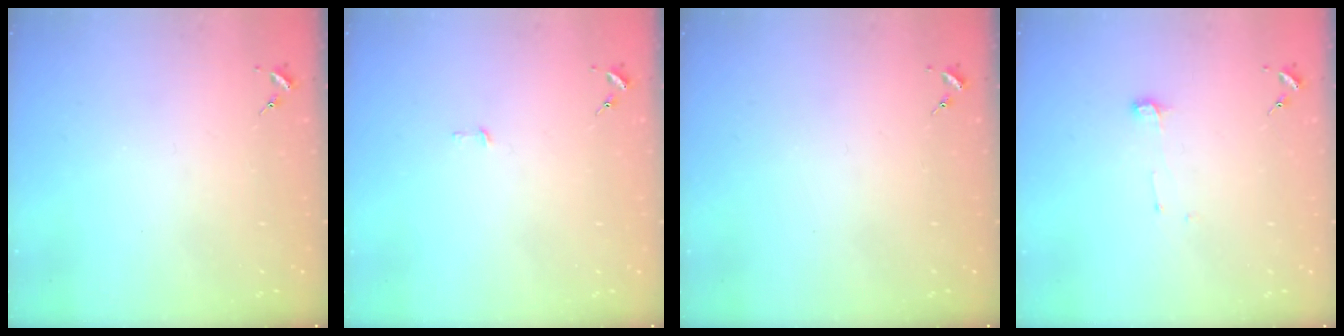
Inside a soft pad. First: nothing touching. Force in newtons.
{"total": 2.1, "press": 2.1, "slide": 0.2}
{"total": 0.0}
{"total": 4.0, "press": 4.0, "slide": 0.5}